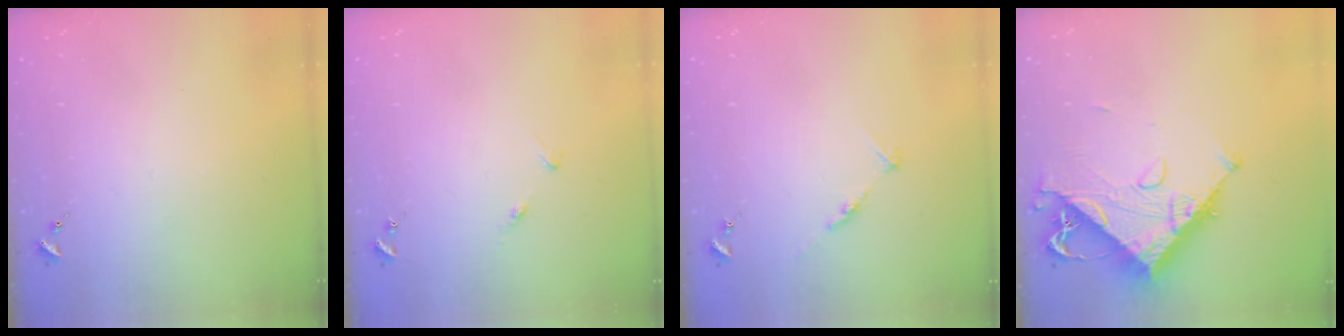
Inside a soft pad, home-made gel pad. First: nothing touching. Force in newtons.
{"total": 5.1, "press": 5.1, "slide": 0.6}
{"total": 5.8, "press": 5.8, "slide": 0.6}
{"total": 12.7, "press": 12.7, "slide": 1.5}